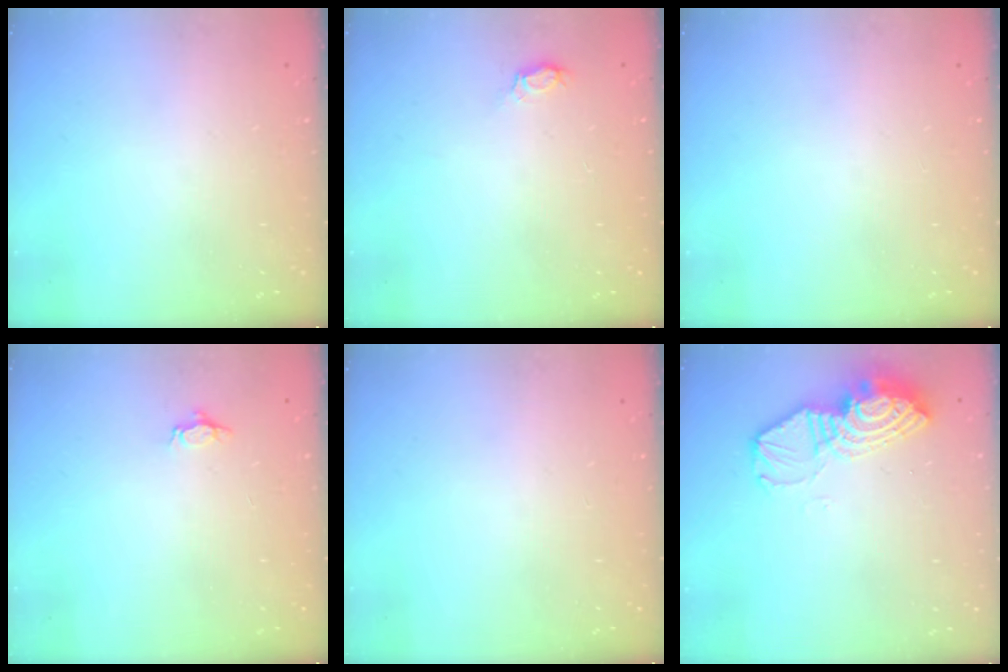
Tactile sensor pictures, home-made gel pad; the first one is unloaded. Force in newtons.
{"total": 4.7, "press": 4.5, "slide": 1.3}
{"total": 0.0}
{"total": 3.5, "press": 3.4, "slide": 0.4}
{"total": 0.0}
{"total": 12.3, "press": 12.3, "slide": 1.1}